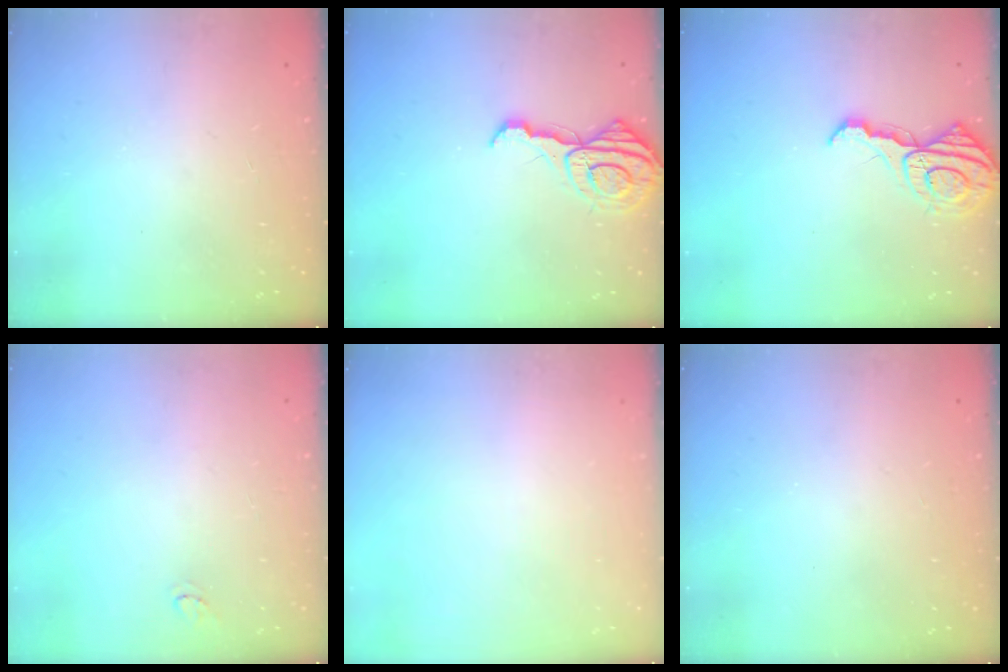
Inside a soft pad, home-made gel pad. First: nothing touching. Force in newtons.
{"total": 11.1, "press": 11.1, "slide": 1.1}
{"total": 12.1, "press": 12.0, "slide": 0.9}
{"total": 3.2, "press": 3.2, "slide": 0.3}
{"total": 0.0}
{"total": 0.0}